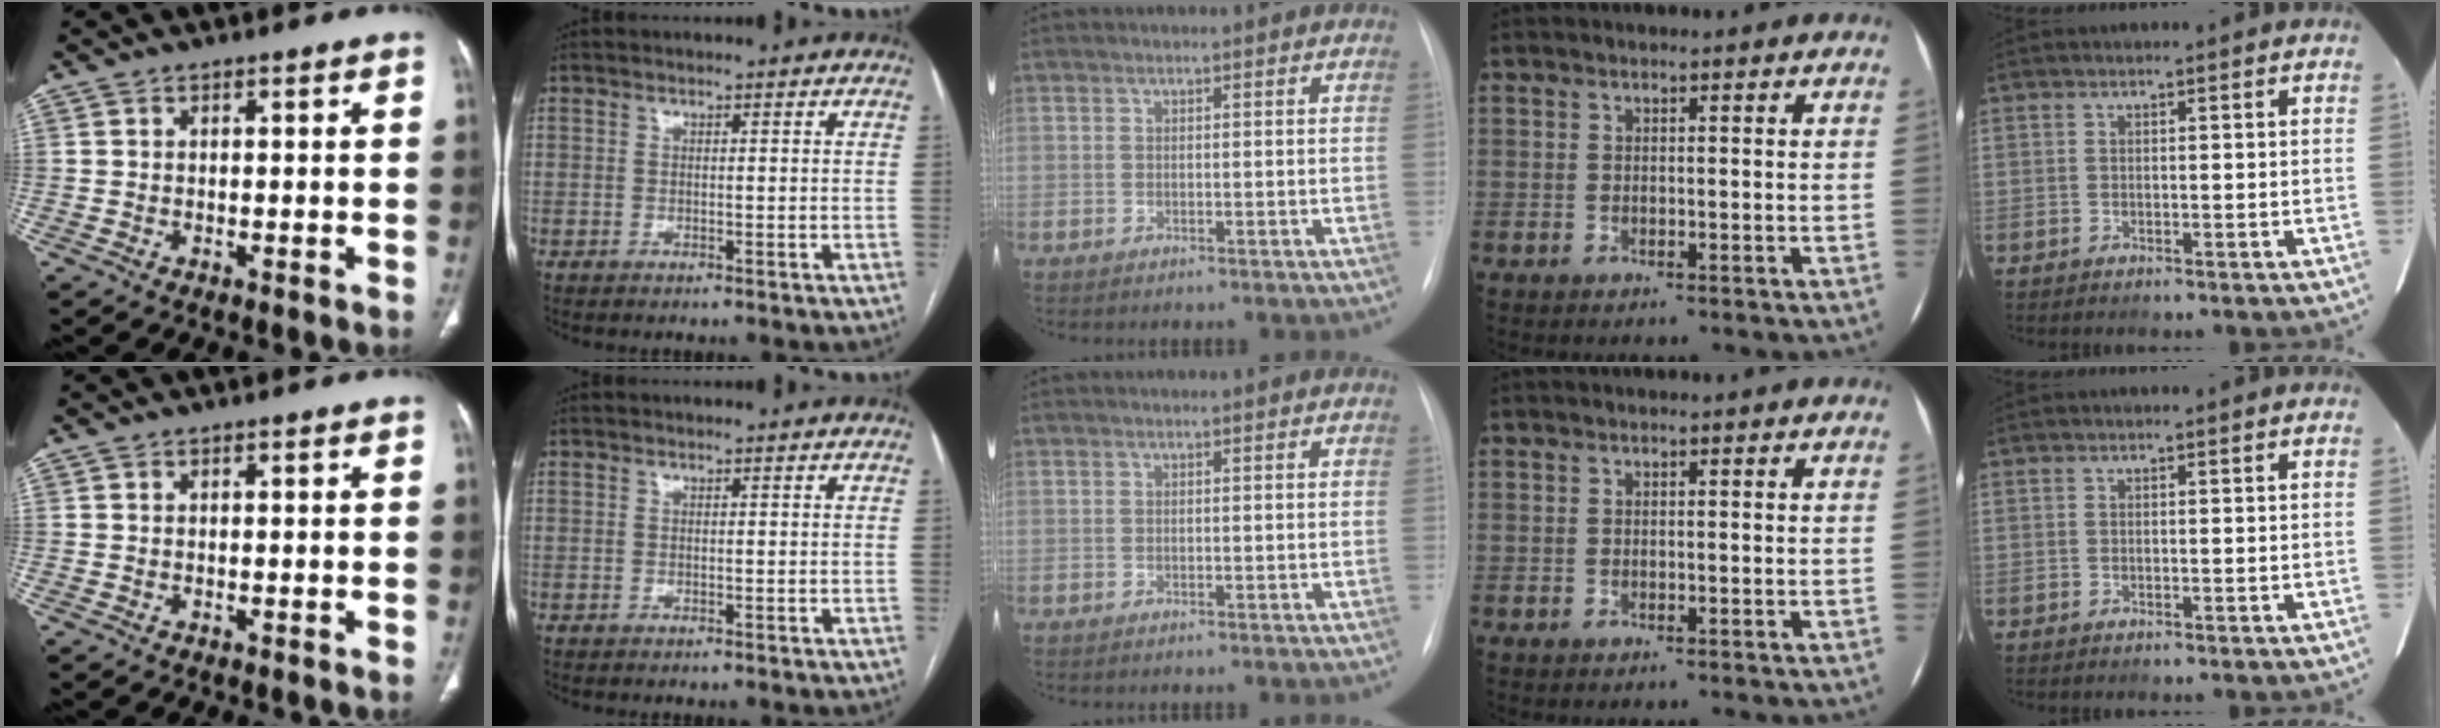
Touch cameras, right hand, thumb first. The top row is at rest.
{}